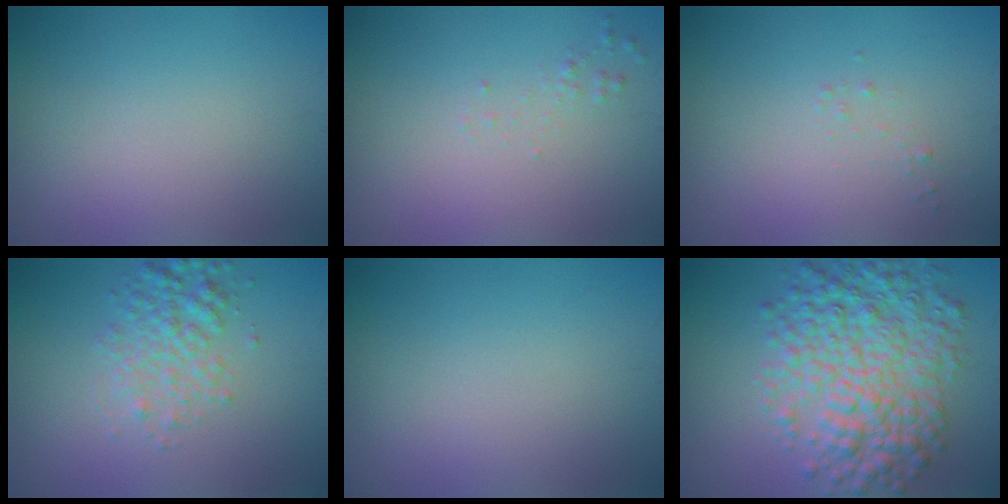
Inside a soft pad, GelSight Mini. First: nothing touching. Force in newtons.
{"total": 0.6, "press": 0.6, "slide": 0.0}
{"total": 0.5, "press": 0.5, "slide": 0.0}
{"total": 3.0, "press": 3.0, "slide": 0.1}
{"total": 0.0}
{"total": 8.0, "press": 8.0, "slide": 0.1}